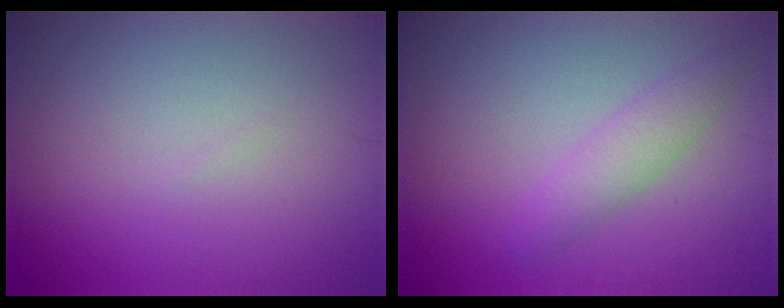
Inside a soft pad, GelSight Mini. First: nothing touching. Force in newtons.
{"total": 2.3, "press": 2.3, "slide": 0.1}